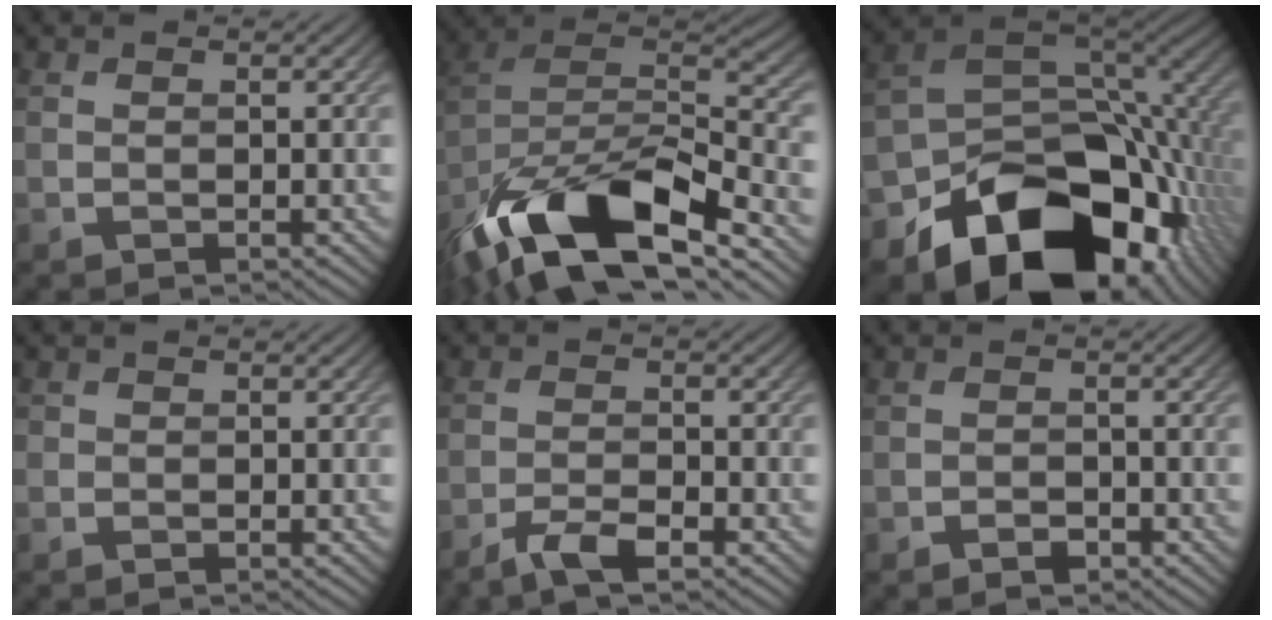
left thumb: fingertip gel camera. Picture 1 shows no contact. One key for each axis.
{"total": 18.0, "fx": -11.1, "fy": 7.1, "fz": 12.2, "tx": -0.252, "ty": -0.021, "tz": -0.192}
{"total": 17.4, "fx": -8.4, "fy": 11.4, "fz": 10.1, "tx": -0.175, "ty": -0.048, "tz": -0.114}
{"total": 0.7, "fx": -0.1, "fy": 0.7, "fz": 0.0, "tx": 0.004, "ty": -0.001, "tz": -0.005}
{"total": 4.0, "fx": -2.9, "fy": 0.7, "fz": 2.6, "tx": -0.055, "ty": 0.002, "tz": -0.059}
{"total": 1.1, "fx": -0.8, "fy": 0.7, "fz": 0.3, "tx": 0.002, "ty": 0.002, "tz": -0.013}